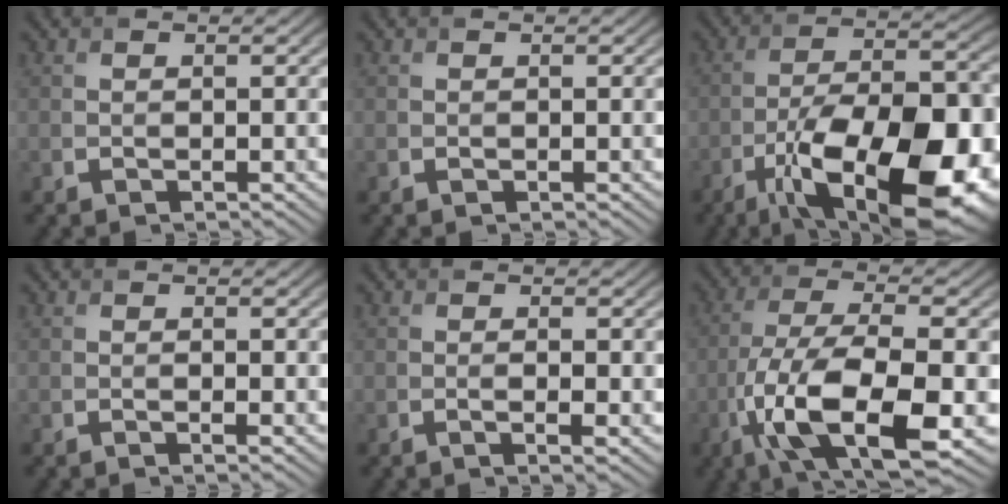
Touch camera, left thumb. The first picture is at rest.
{"total": 0.0}
{"total": 19.0, "force": [-9.0, 7.8, 14.8], "torque": [-0.226, -0.005, -0.148]}
{"total": 0.8, "force": [0.0, 0.1, 0.8], "torque": [-0.016, -0.003, 0.000]}
{"total": 1.9, "force": [-0.1, 0.4, 1.9], "torque": [-0.033, -0.003, -0.001]}
{"total": 14.2, "force": [-5.4, 5.4, 11.9], "torque": [-0.240, -0.020, -0.100]}